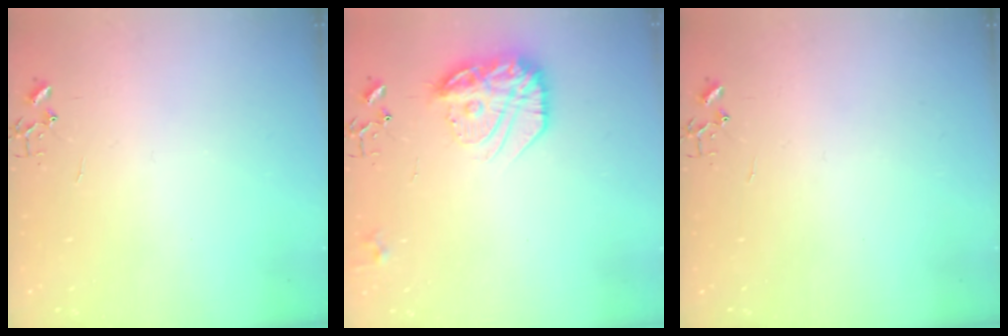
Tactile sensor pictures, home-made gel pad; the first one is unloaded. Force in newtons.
{"total": 17.3, "press": 17.3, "slide": 1.3}
{"total": 0.0}